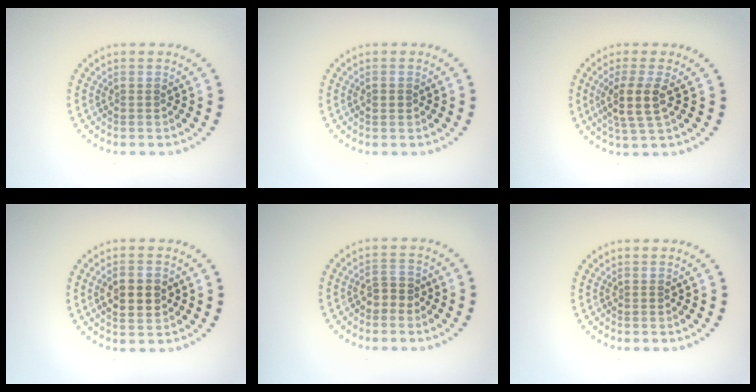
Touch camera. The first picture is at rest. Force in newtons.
{"total": 1.1, "press": 1.1, "slide": 0.1}
{"total": 3.4, "press": 2.8, "slide": 2.0}
{"total": 3.2, "press": 3.2, "slide": 0.1}
{"total": 1.8, "press": 1.7, "slide": 0.6}
{"total": 0.0}